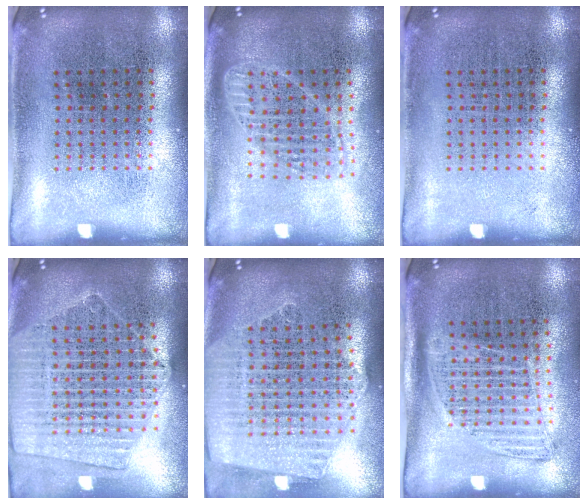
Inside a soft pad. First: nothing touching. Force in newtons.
{"total": 1.8, "press": 1.6, "slide": 0.9}
{"total": 0.0}
{"total": 2.2, "press": 2.0, "slide": 0.9}
{"total": 2.4, "press": 2.2, "slide": 1.2}
{"total": 1.3, "press": 1.1, "slide": 0.7}